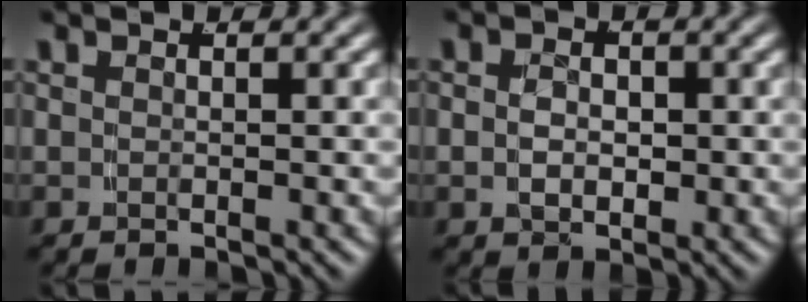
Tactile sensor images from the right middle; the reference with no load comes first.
{"total": 2.1, "force": [-0.2, 1.4, 1.6], "torque": [-0.029, -0.008, 0.005]}